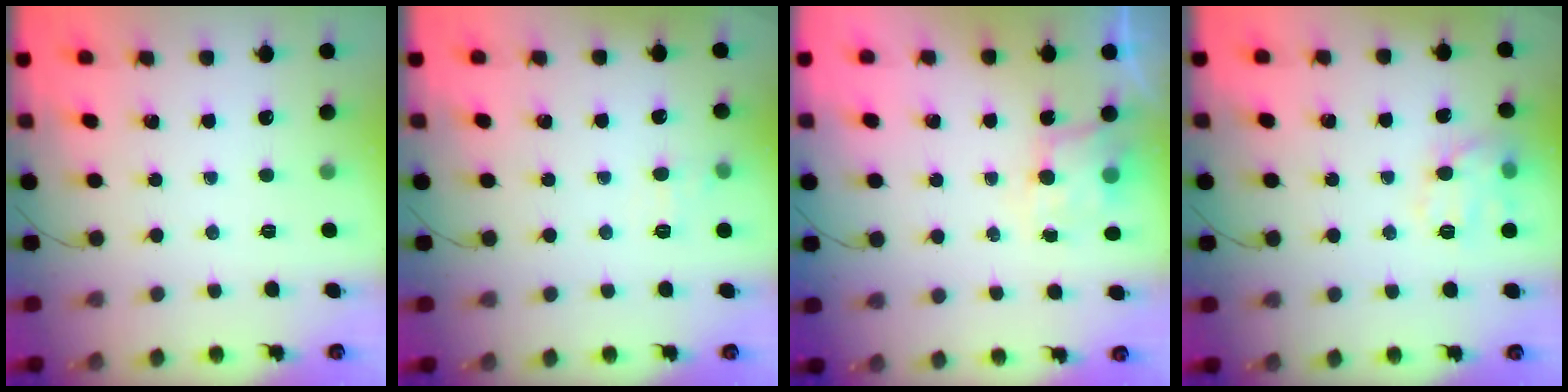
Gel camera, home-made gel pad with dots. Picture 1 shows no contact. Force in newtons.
{"total": 5.3, "press": 5.2, "slide": 1.3}
{"total": 5.7, "press": 5.7, "slide": 0.4}
{"total": 11.5, "press": 11.4, "slide": 0.5}